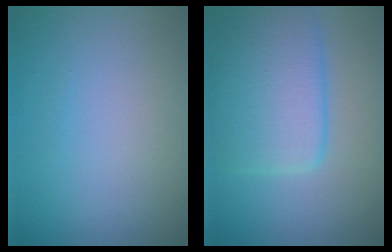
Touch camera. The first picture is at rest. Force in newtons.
{"total": 5.7, "press": 5.7, "slide": 0.1}